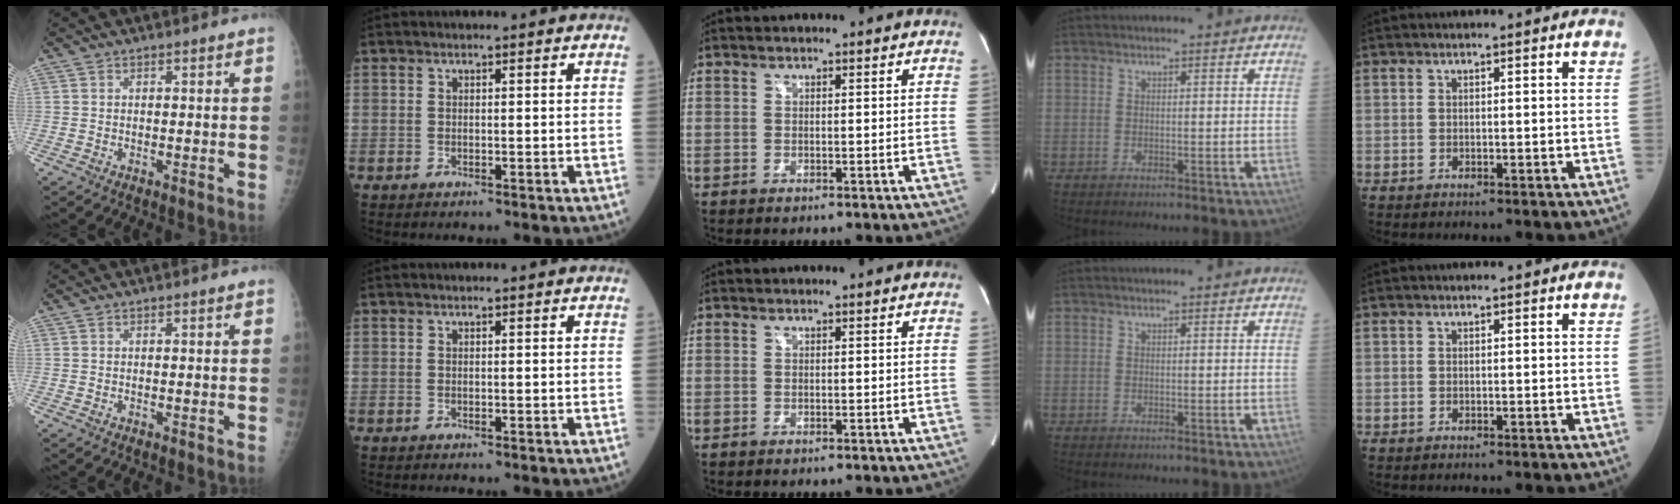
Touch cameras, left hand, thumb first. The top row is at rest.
{}